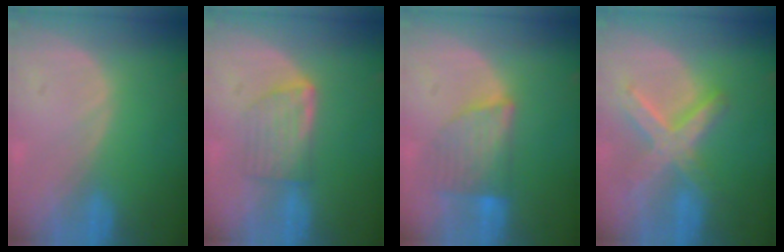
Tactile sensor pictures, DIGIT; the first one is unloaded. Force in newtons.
{"total": 5.9, "press": 5.5, "slide": 2.2}
{"total": 6.9, "press": 6.6, "slide": 2.0}
{"total": 8.3, "press": 7.2, "slide": 4.2}